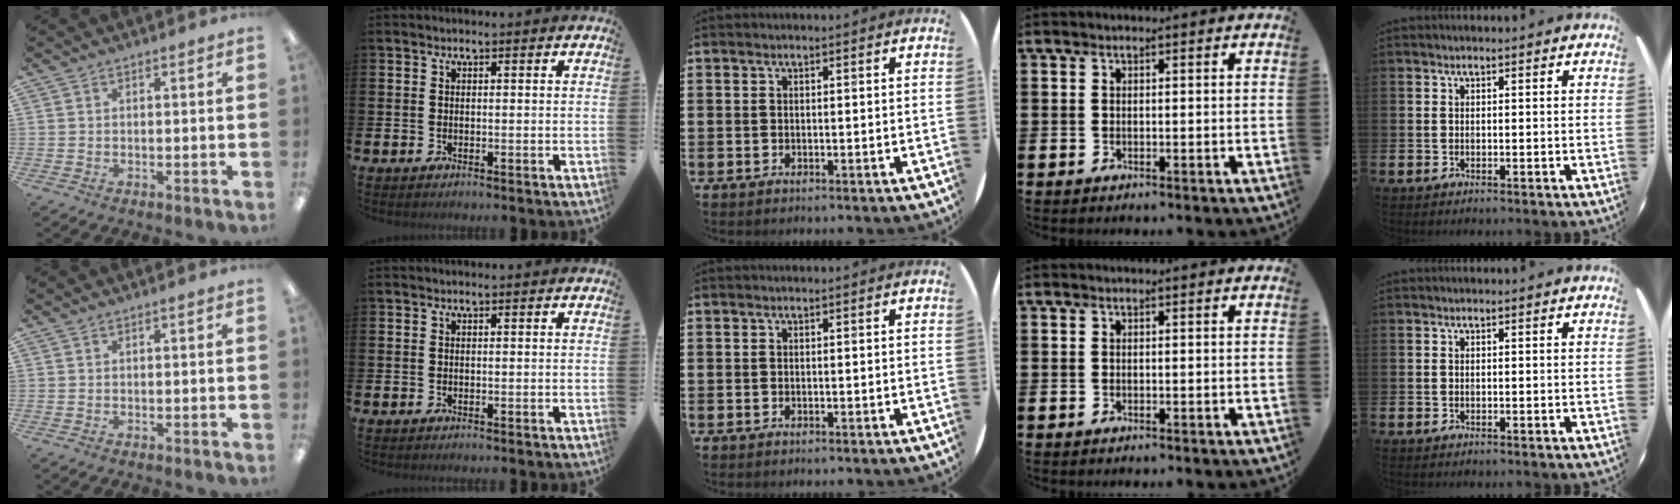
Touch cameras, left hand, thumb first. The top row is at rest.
{}